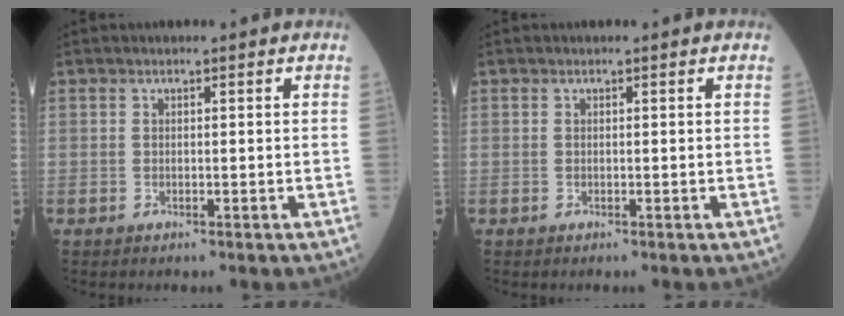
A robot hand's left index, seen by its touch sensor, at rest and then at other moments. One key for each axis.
{"total": 0.0}